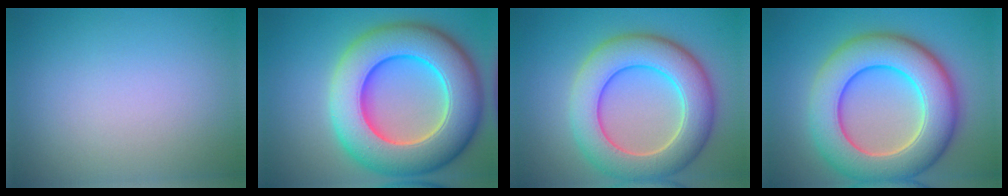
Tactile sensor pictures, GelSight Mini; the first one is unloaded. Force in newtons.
{"total": 13.3, "press": 13.1, "slide": 2.1}
{"total": 8.9, "press": 8.9, "slide": 0.3}
{"total": 11.0, "press": 10.9, "slide": 0.4}